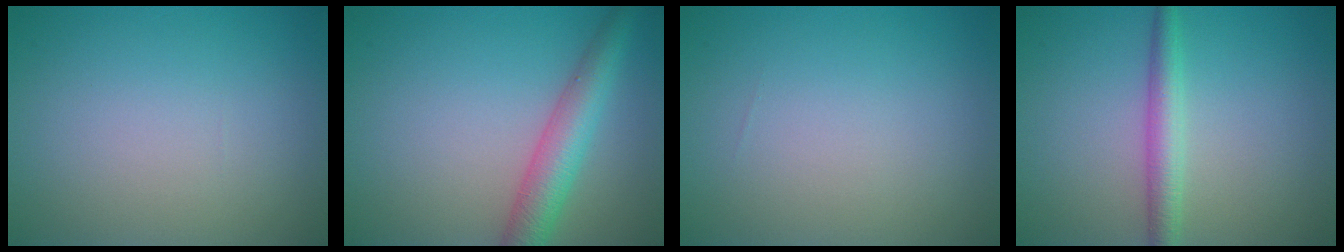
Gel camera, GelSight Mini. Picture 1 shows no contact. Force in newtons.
{"total": 4.5, "press": 4.5, "slide": 0.1}
{"total": 0.0}
{"total": 2.9, "press": 2.9, "slide": 0.1}